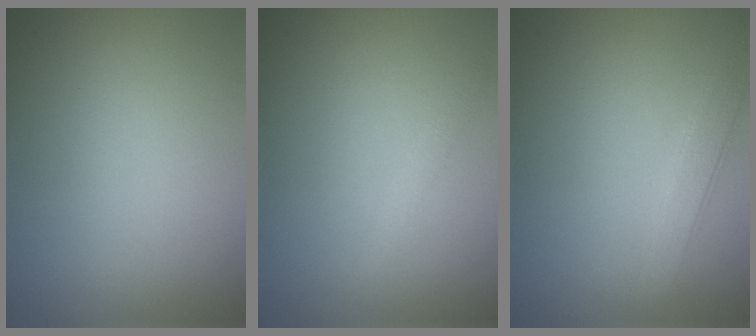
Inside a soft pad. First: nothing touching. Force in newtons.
{"total": 1.2, "press": 1.2, "slide": 0.0}
{"total": 2.9, "press": 2.9, "slide": 0.2}